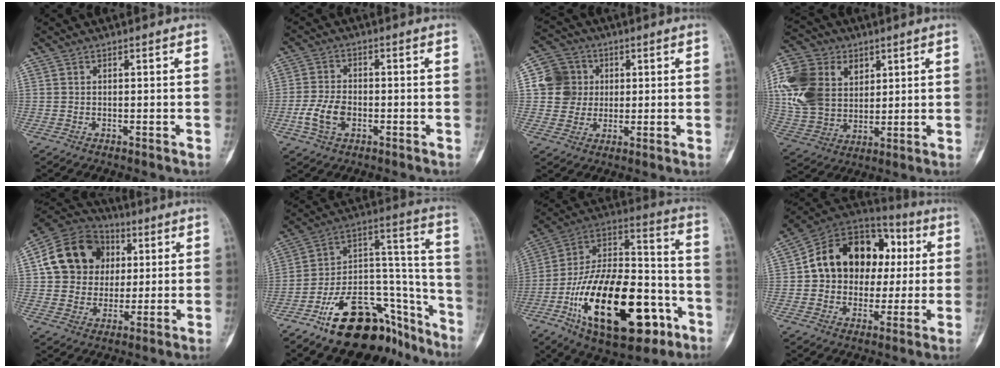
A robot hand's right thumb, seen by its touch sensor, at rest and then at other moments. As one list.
[{"total": 6.5, "force": [-2.0, 4.1, 4.6], "torque": [-0.095, 0.012, -0.040]}, {"total": 8.5, "force": [1.1, 8.3, 1.8], "torque": [0.006, 0.010, 0.014]}, {"total": 21.3, "force": [5.7, 16.4, 12.4], "torque": [-0.255, 0.009, 0.109]}, {"total": 16.6, "force": [3.8, 14.1, 7.8], "torque": [-0.113, 0.012, 0.065]}, {"total": 24.8, "force": [-16.0, 12.2, 14.4], "torque": [-0.164, 0.130, -0.253]}, {"total": 31.6, "force": [-12.0, 15.1, 25.0], "torque": [-0.435, 0.056, -0.184]}, {"total": 19.7, "force": [2.3, 15.2, 12.3], "torque": [-0.150, 0.036, 0.037]}]